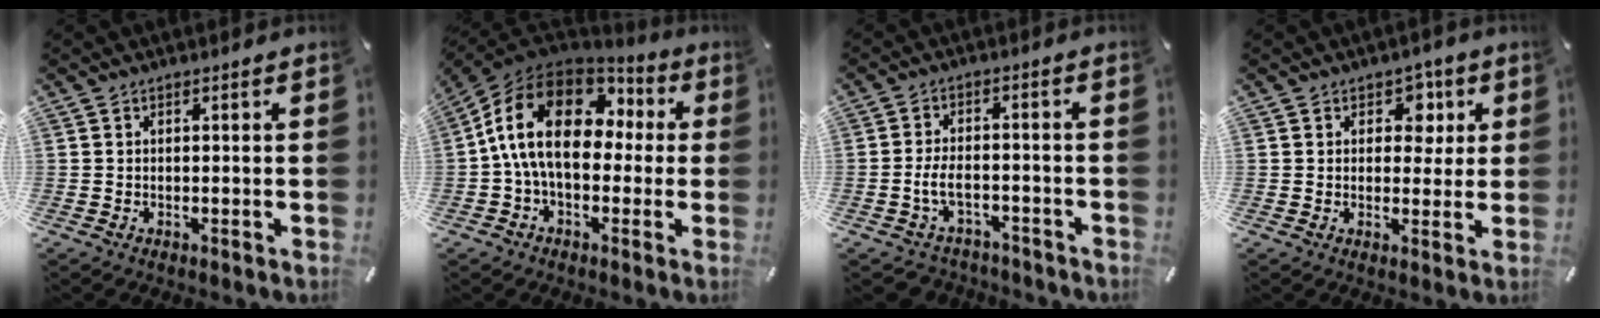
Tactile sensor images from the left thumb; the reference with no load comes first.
{"total": 18.8, "force": [1.9, 12.4, 14.1], "torque": [-0.284, 0.014, 0.028]}
{"total": 6.2, "force": [-2.4, 3.9, 4.1], "torque": [-0.089, 0.015, -0.048]}
{"total": 6.5, "force": [2.0, 5.2, 3.3], "torque": [-0.023, -0.006, 0.026]}